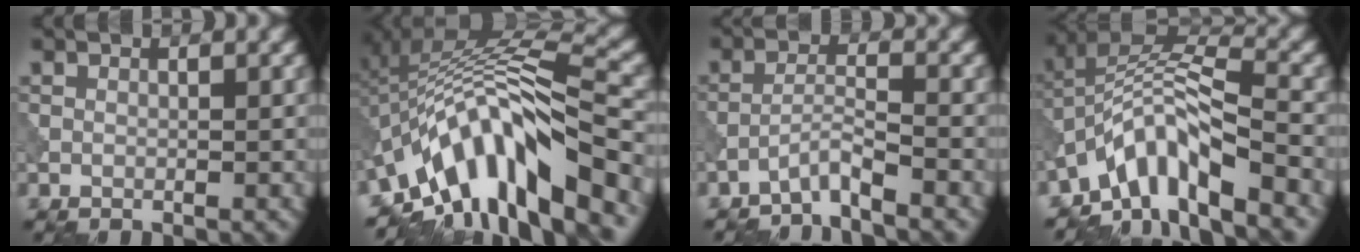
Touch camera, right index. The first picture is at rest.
{"total": 12.6, "force": [-6.6, 4.0, 10.0], "torque": [-0.166, 0.021, -0.117]}
{"total": 2.8, "force": [-2.4, 0.0, 1.3], "torque": [-0.021, 0.008, -0.058]}
{"total": 8.4, "force": [-5.2, 2.6, 6.0], "torque": [-0.091, 0.012, -0.108]}